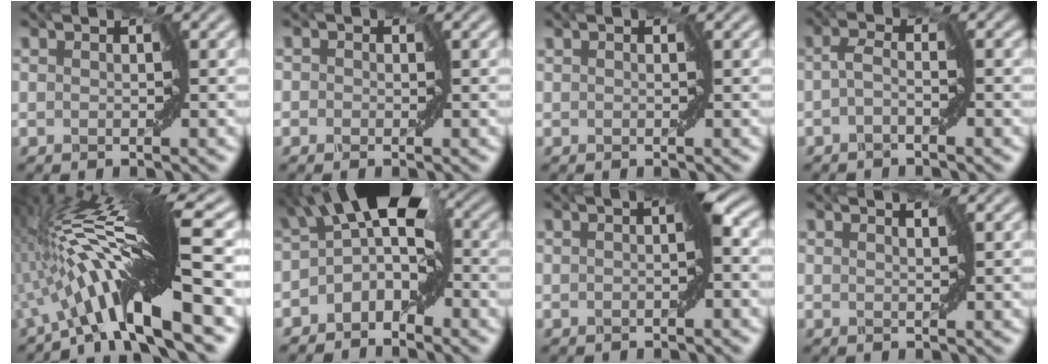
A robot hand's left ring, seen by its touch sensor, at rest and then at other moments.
{"total": 1.3, "force": [0.1, 1.2, 0.1], "torque": [0.016, 0.010, -0.020]}
{"total": 0.0}
{"total": 1.4, "force": [-0.5, 0.1, 1.3], "torque": [-0.030, 0.005, -0.017]}
{"total": 13.5, "force": [-2.3, 1.9, 13.2], "torque": [-0.221, 0.026, -0.034]}
{"total": 7.1, "force": [-1.4, 3.7, 5.9], "torque": [-0.090, 0.015, -0.042]}
{"total": 2.2, "force": [-0.3, 0.6, 2.1], "torque": [-0.034, 0.004, -0.011]}
{"total": 0.5, "force": [0.4, -0.3, 0.2], "torque": [-0.003, -0.002, 0.007]}